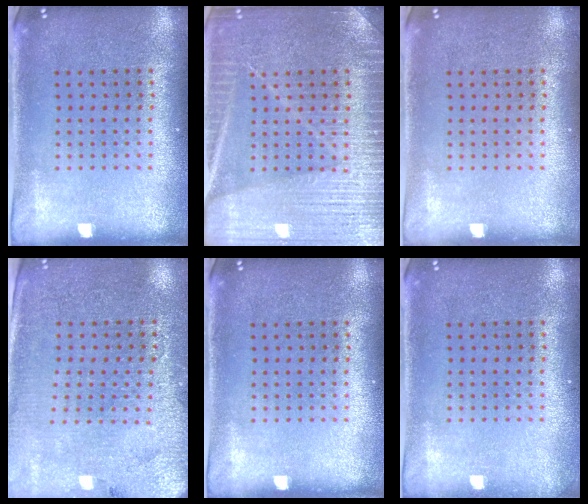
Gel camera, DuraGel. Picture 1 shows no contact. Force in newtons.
{"total": 3.7, "press": 3.7, "slide": 0.6}
{"total": 0.0}
{"total": 3.0, "press": 2.9, "slide": 0.8}
{"total": 0.0}
{"total": 0.7, "press": 0.7, "slide": 0.0}